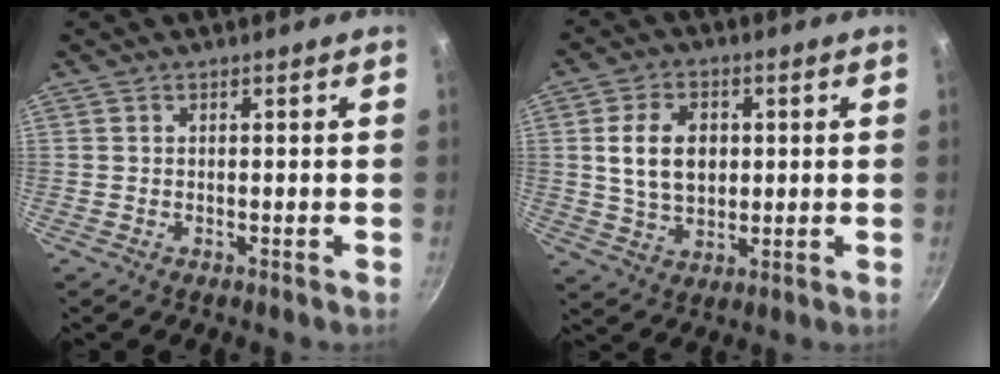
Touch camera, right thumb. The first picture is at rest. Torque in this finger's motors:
{"motor_torque": [-0.24, 0.68, 0.68, -0.21, 0.07]}